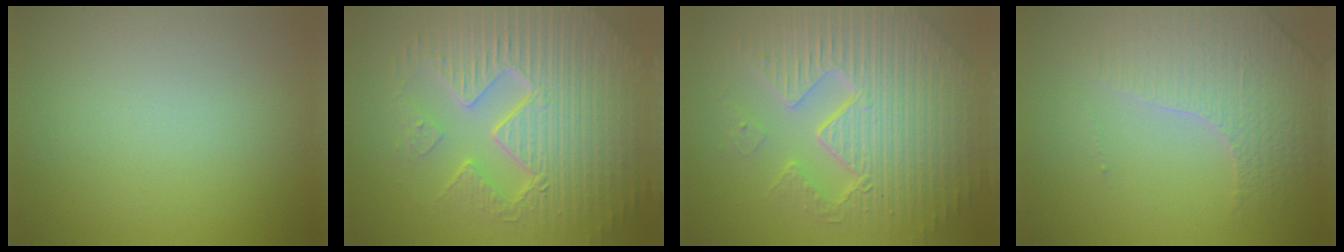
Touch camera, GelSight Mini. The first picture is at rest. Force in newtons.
{"total": 11.0, "press": 7.1, "slide": 8.4}
{"total": 10.9, "press": 7.1, "slide": 8.4}
{"total": 3.7, "press": 3.6, "slide": 1.0}